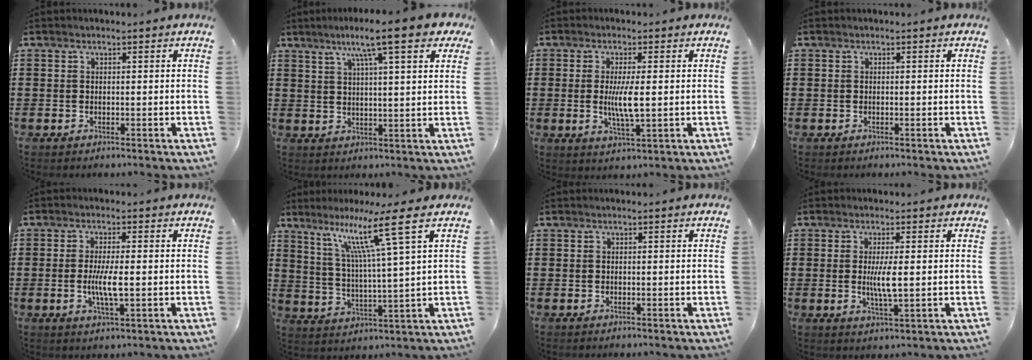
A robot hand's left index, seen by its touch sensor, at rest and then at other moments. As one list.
[{"total": 9.8, "force": [6.3, 0.9, 7.4], "torque": [-0.136, -0.010, 0.101]}, {"total": 5.5, "force": [0.2, 1.1, 5.4], "torque": [-0.113, -0.006, -0.003]}, {"total": 0.0}, {"total": 5.1, "force": [-0.5, 0.9, 5.0], "torque": [-0.102, -0.007, -0.013]}, {"total": 11.2, "force": [6.6, -0.8, 9.0], "torque": [-0.183, -0.019, 0.101]}, {"total": 0.0}, {"total": 4.6, "force": [0.3, 0.7, 4.5], "torque": [-0.091, -0.005, 0.001]}]